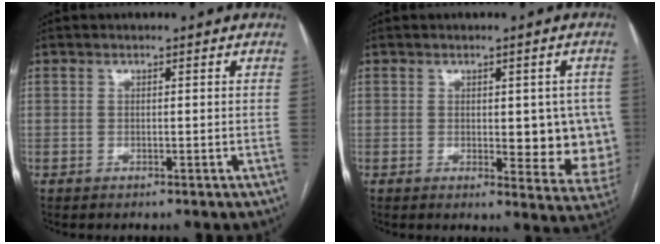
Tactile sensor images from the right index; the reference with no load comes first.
{"total": 9.8, "force": [-0.1, 4.2, 8.9], "torque": [-0.089, -0.003, 0.006]}